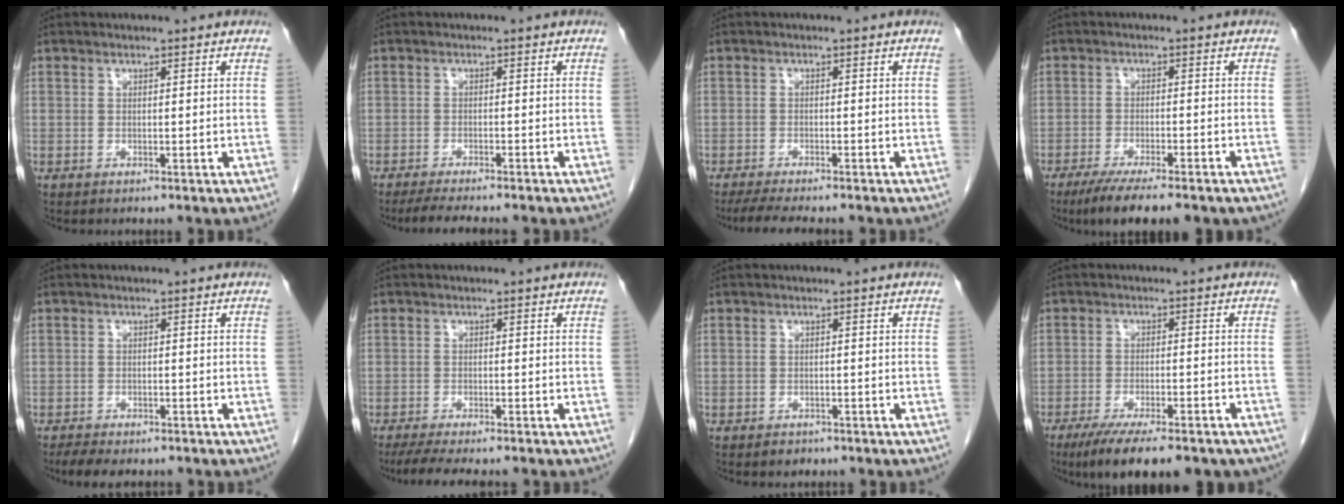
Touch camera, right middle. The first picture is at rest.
{"total": 6.6, "force": [-5.6, 0.5, 3.4], "torque": [-0.048, -0.013, -0.083]}
{"total": 7.2, "force": [-6.1, 1.0, 3.7], "torque": [-0.052, -0.014, -0.093]}
{"total": 10.7, "force": [-8.2, 1.9, 6.6], "torque": [-0.091, -0.017, -0.117]}
{"total": 5.1, "force": [-4.2, 1.5, 2.5], "torque": [-0.037, -0.010, -0.061]}
{"total": 7.2, "force": [-6.0, 0.9, 3.9], "torque": [-0.055, -0.014, -0.093]}
{"total": 1.5, "force": [-1.1, 0.9, 0.4], "torque": [-0.009, 0.001, -0.012]}
{"total": 13.8, "force": [-10.6, 3.4, 8.2], "torque": [-0.109, -0.012, -0.152]}